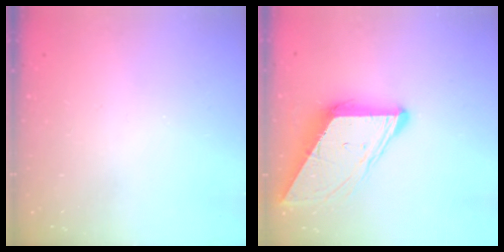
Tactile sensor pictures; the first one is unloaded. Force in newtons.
{"total": 10.3, "press": 10.3, "slide": 0.9}